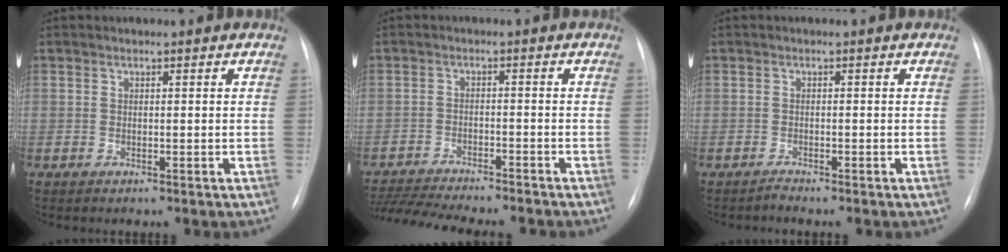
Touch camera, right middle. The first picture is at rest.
{"total": 15.4, "force": [-14.0, 1.6, 6.3], "torque": [-0.122, -0.014, -0.205]}
{"total": 0.8, "force": [-0.7, -0.2, -0.1], "torque": [0.000, -0.005, -0.011]}